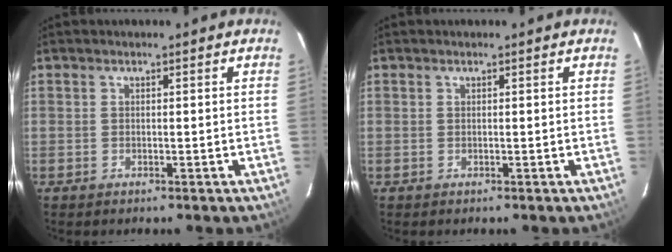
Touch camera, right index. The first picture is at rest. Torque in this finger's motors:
{"motor_torque": [0.00, 0.00, 0.00, 0.00]}